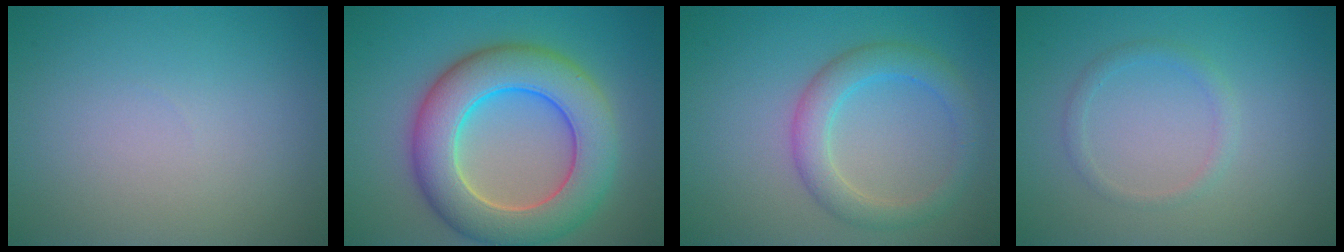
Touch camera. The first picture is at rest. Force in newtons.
{"total": 9.7, "press": 9.6, "slide": 0.4}
{"total": 3.6, "press": 3.6, "slide": 0.2}
{"total": 1.3, "press": 1.3, "slide": 0.1}